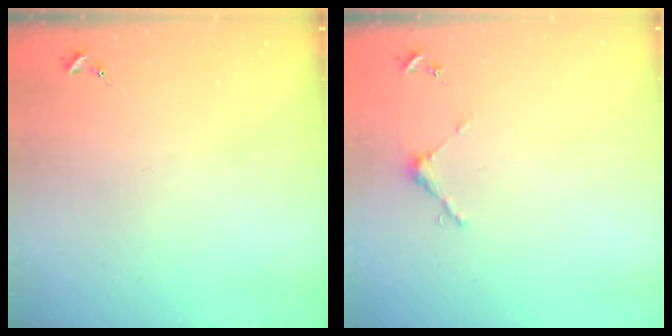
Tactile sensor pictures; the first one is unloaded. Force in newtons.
{"total": 3.7, "press": 3.7, "slide": 0.3}